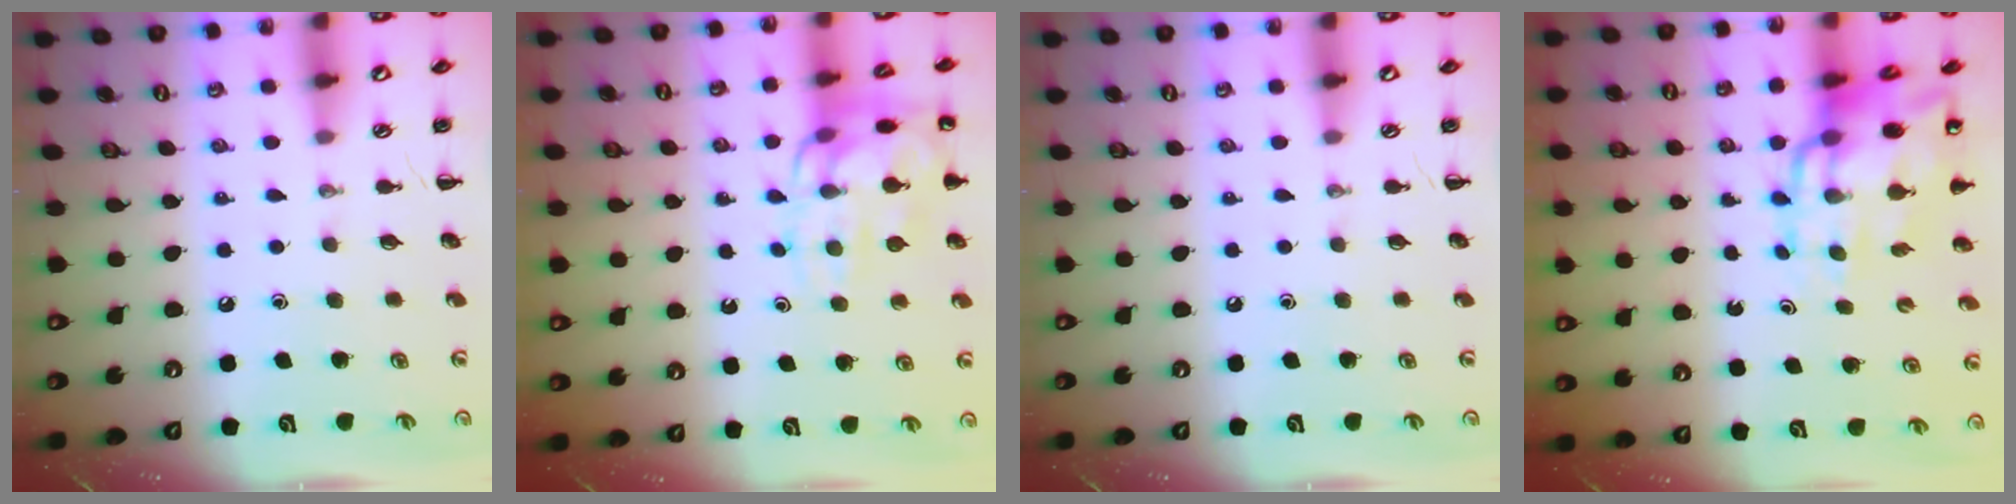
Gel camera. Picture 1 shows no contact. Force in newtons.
{"total": 13.5, "press": 13.5, "slide": 1.2}
{"total": 0.0}
{"total": 16.0, "press": 15.4, "slide": 4.2}